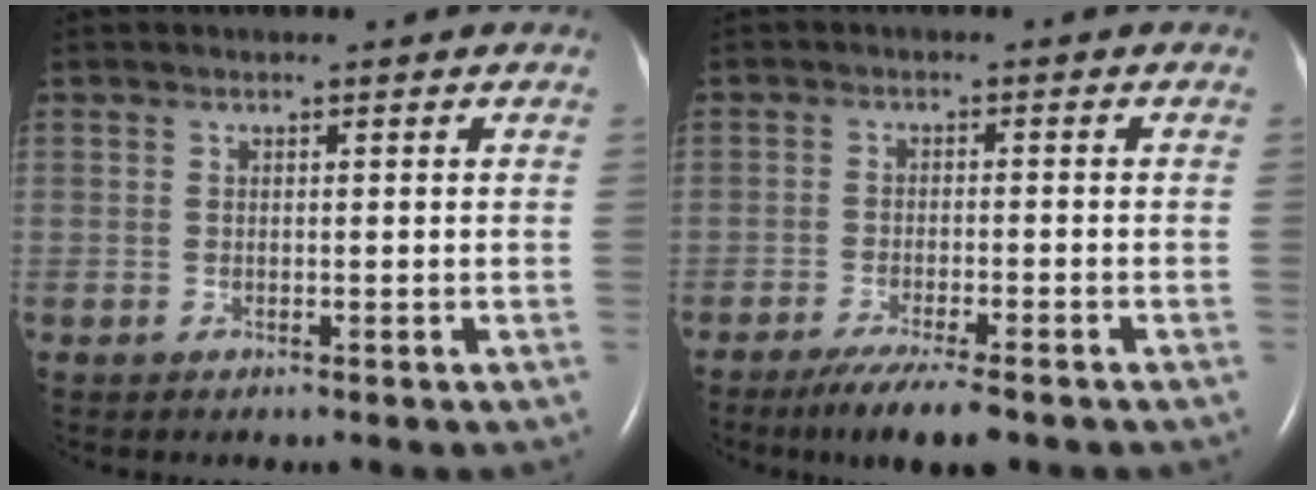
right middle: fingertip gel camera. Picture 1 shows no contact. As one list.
[{"total": 7.3, "force": [-5.4, 0.6, 4.9], "torque": [-0.076, -0.017, -0.085]}]